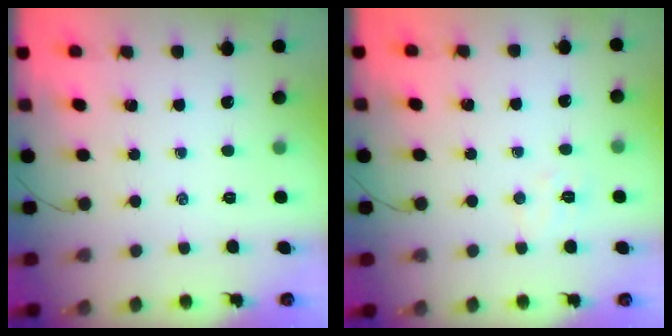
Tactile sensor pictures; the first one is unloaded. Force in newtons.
{"total": 4.6, "press": 4.5, "slide": 0.9}